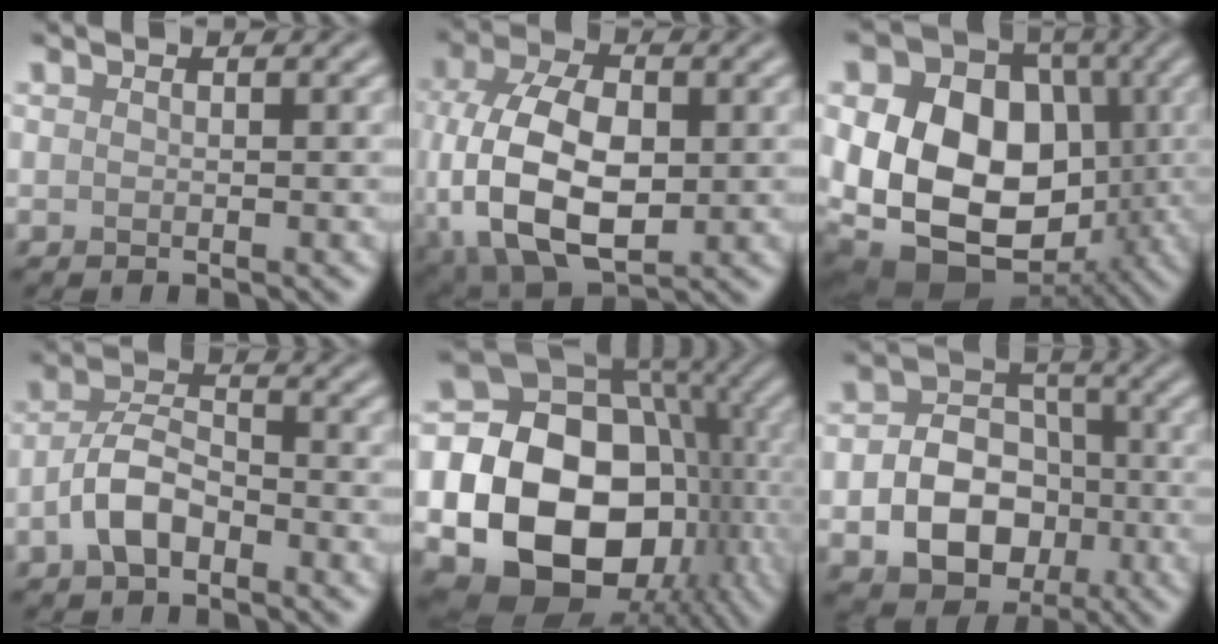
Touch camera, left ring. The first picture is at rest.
{"total": 11.6, "force": [-1.2, 7.2, 9.1], "torque": [-0.208, -0.013, -0.020]}
{"total": 18.1, "force": [-1.6, 14.1, 11.2], "torque": [-0.198, 0.003, -0.042]}
{"total": 4.2, "force": [-2.0, 2.2, 3.0], "torque": [-0.057, 0.010, -0.046]}
{"total": 20.7, "force": [-3.9, 17.0, 11.2], "torque": [-0.180, -0.010, -0.079]}
{"total": 8.5, "force": [-2.1, 6.5, 5.1], "torque": [-0.063, -0.013, -0.045]}